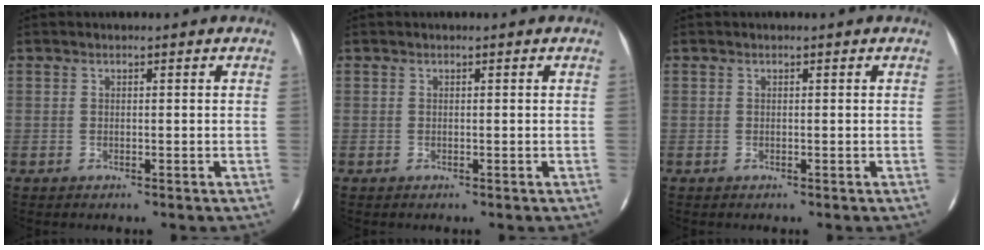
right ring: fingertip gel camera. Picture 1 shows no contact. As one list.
[{"total": 0.0}, {"total": 0.0}]